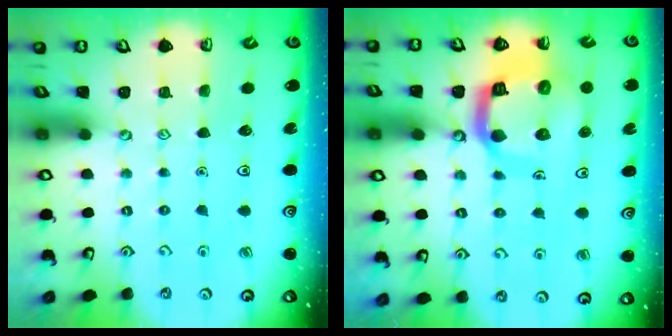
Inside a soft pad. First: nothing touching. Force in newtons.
{"total": 15.3, "press": 15.2, "slide": 1.8}